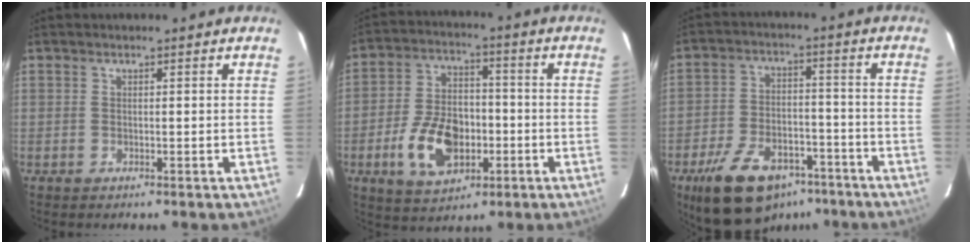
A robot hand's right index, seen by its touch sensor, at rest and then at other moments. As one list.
[{"total": 13.7, "force": [-4.4, 8.7, 9.6], "torque": [-0.200, 0.009, -0.065]}, {"total": 17.1, "force": [-11.2, 9.1, 9.2], "torque": [-0.192, -0.003, -0.171]}]